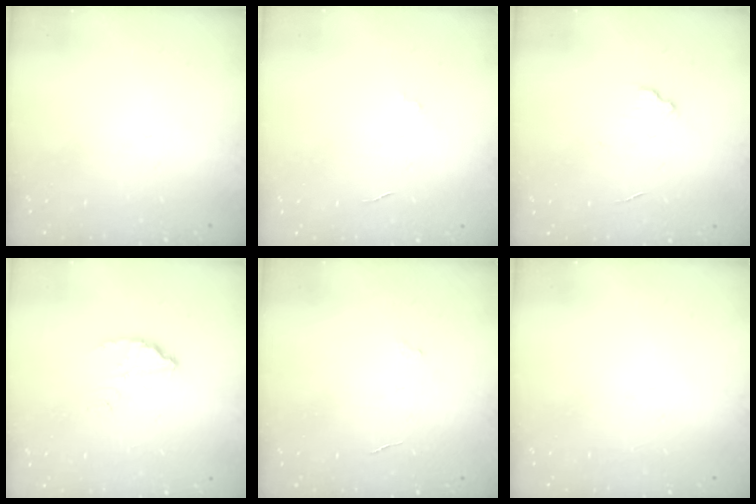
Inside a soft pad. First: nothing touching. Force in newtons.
{"total": 3.6, "press": 3.6, "slide": 0.2}
{"total": 5.2, "press": 5.1, "slide": 0.4}
{"total": 2.6, "press": 2.6, "slide": 0.2}
{"total": 2.6, "press": 2.6, "slide": 0.2}
{"total": 2.3, "press": 2.3, "slide": 0.1}